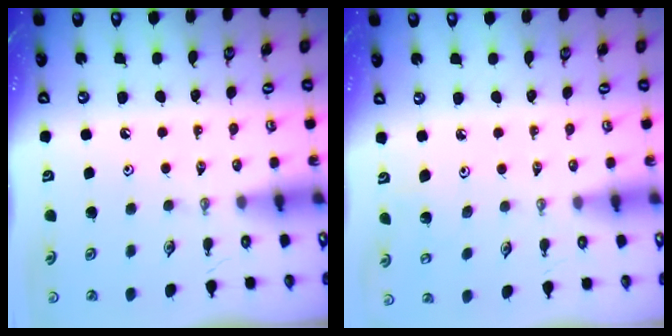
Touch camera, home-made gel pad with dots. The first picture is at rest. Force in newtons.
{"total": 4.8, "press": 4.7, "slide": 0.9}